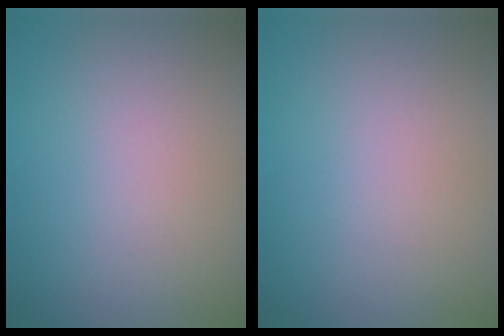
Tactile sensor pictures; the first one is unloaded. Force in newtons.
{"total": 0.0}